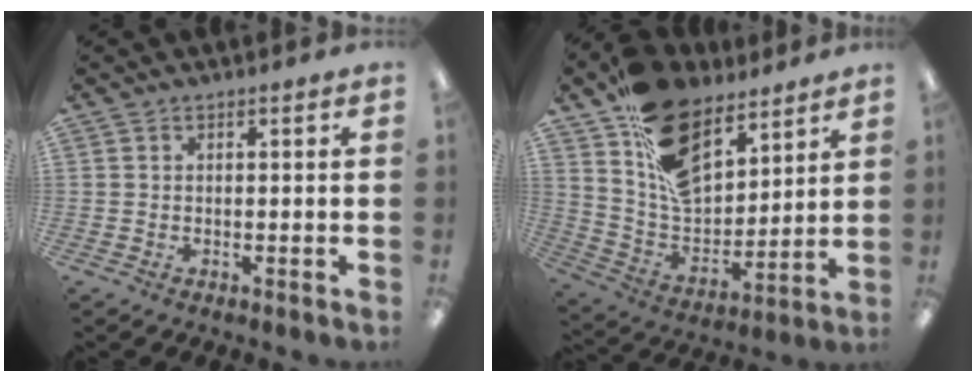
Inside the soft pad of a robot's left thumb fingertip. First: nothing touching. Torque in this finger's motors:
{"motor_torque": [0.92, 0.43, 1.74, -1.03, 0.38]}